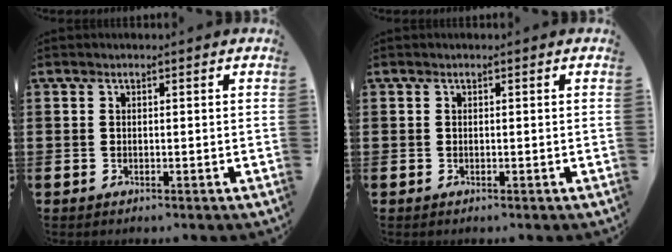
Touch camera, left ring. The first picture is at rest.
{"total": 0.0}